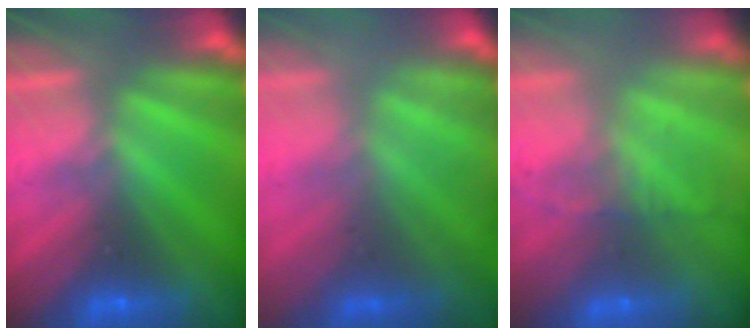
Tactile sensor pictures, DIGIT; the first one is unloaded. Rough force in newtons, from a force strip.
{"total": 2.1}
{"total": 7.1}